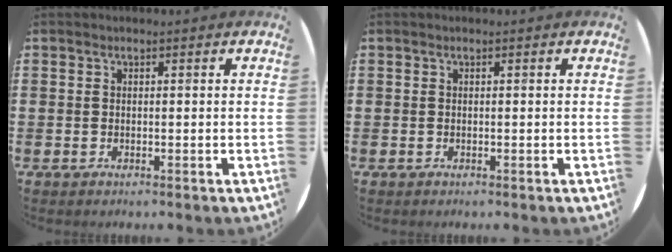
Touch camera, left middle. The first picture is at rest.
{"total": 0.0}